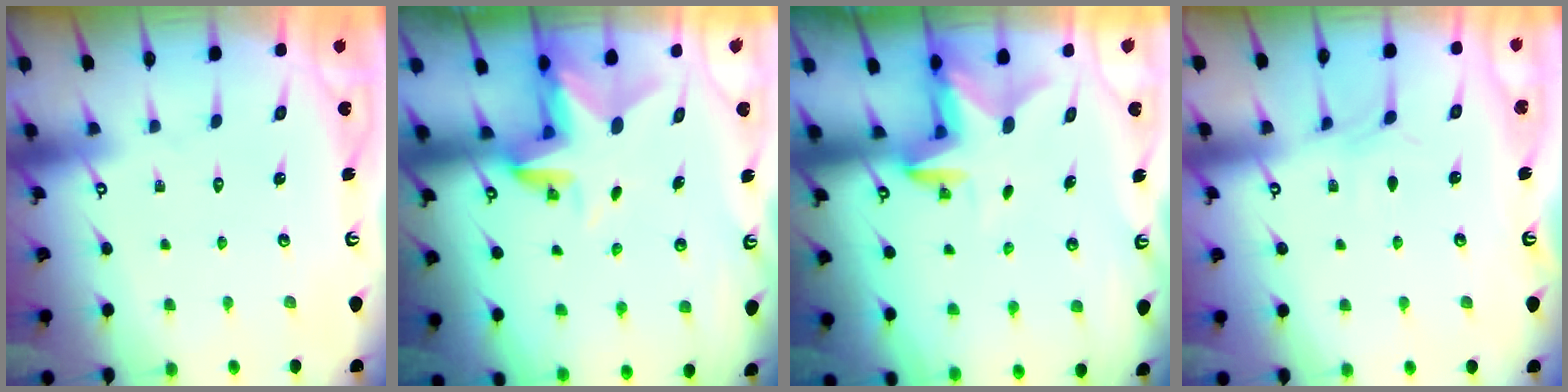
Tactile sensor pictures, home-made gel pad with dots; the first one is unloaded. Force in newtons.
{"total": 4.3, "press": 4.3, "slide": 0.2}
{"total": 2.5, "press": 2.5, "slide": 0.5}
{"total": 5.1, "press": 5.1, "slide": 0.2}